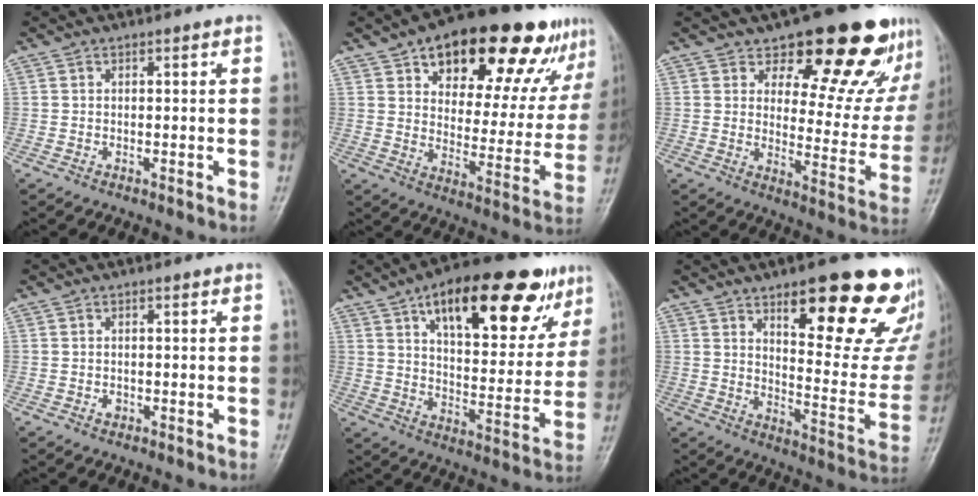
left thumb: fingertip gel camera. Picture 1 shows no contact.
{"total": 24.9, "force": [15.0, 11.1, 16.5], "torque": [-0.182, -0.023, 0.218]}
{"total": 19.0, "force": [13.4, 8.0, 10.9], "torque": [-0.082, -0.096, 0.173]}
{"total": 0.9, "force": [-0.3, 0.8, 0.4], "torque": [-0.001, 0.001, -0.004]}
{"total": 24.5, "force": [13.4, 10.3, 17.7], "torque": [-0.215, -0.022, 0.203]}
{"total": 24.1, "force": [14.0, 7.6, 18.1], "torque": [-0.183, -0.073, 0.194]}